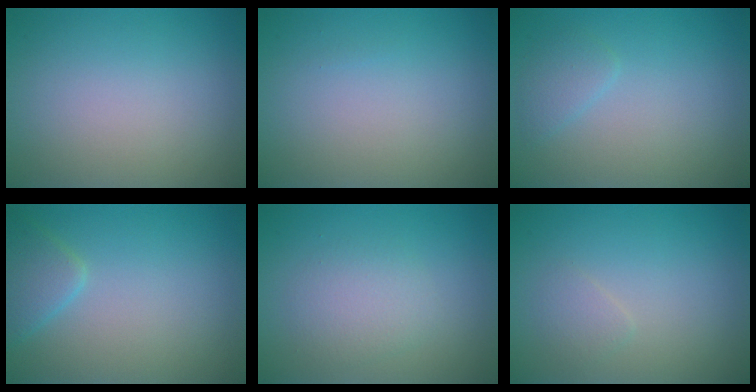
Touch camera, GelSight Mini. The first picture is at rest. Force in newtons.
{"total": 0.0}
{"total": 1.4, "press": 1.4, "slide": 0.1}
{"total": 2.3, "press": 2.3, "slide": 0.1}
{"total": 2.4, "press": 2.4, "slide": 0.0}
{"total": 1.0, "press": 1.0, "slide": 0.0}